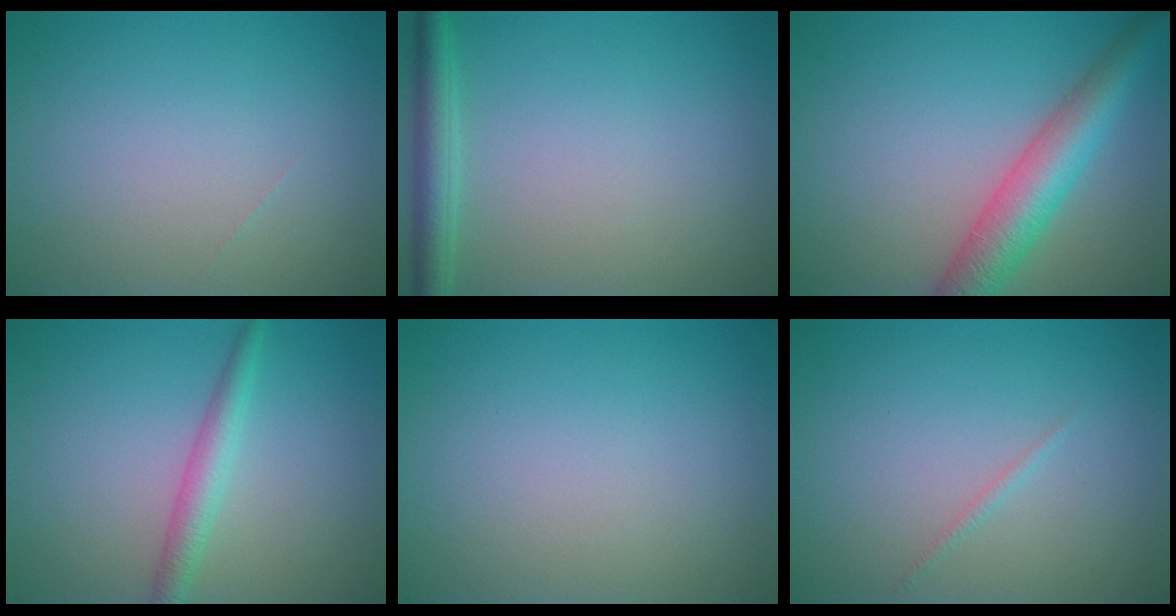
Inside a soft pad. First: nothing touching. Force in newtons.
{"total": 2.8, "press": 2.8, "slide": 0.2}
{"total": 5.8, "press": 5.8, "slide": 0.2}
{"total": 2.4, "press": 2.4, "slide": 0.0}
{"total": 0.0}
{"total": 0.6, "press": 0.6, "slide": 0.0}